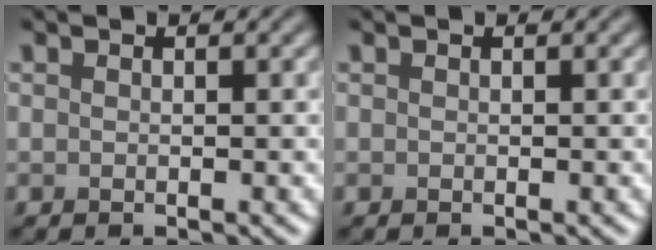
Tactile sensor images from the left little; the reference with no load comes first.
{"total": 0.0}